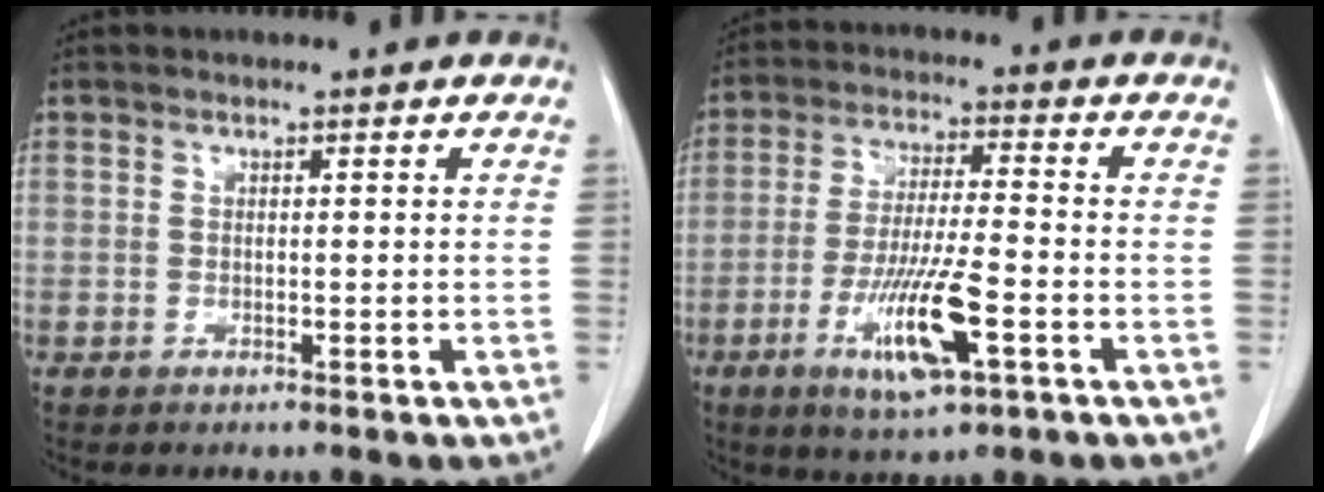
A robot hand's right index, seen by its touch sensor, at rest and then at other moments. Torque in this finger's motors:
{"motor_torque": [0.54, -0.20, 0.34, 0.08]}